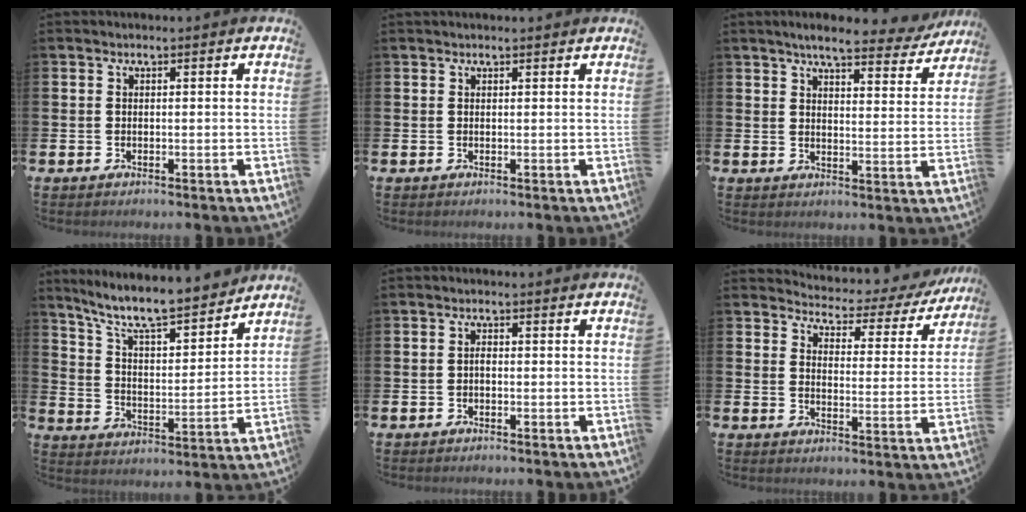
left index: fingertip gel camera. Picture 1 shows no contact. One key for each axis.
{"total": 0.6, "fx": 0.6, "fy": 0.0, "fz": 0.1, "tx": 0.005, "ty": -0.003, "tz": 0.009}
{"total": 6.2, "fx": 5.6, "fy": 1.1, "fz": 2.4, "tx": -0.048, "ty": -0.028, "tz": 0.092}
{"total": 9.0, "fx": 8.3, "fy": 1.2, "fz": 3.3, "tx": -0.098, "ty": -0.061, "tz": 0.141}
{"total": 0.9, "fx": -0.3, "fy": 0.4, "fz": 0.7, "tx": -0.013, "ty": 0.001, "tz": -0.007}
{"total": 3.3, "fx": 3.1, "fy": 1.1, "fz": 0.6, "tx": -0.030, "ty": -0.035, "tz": 0.042}